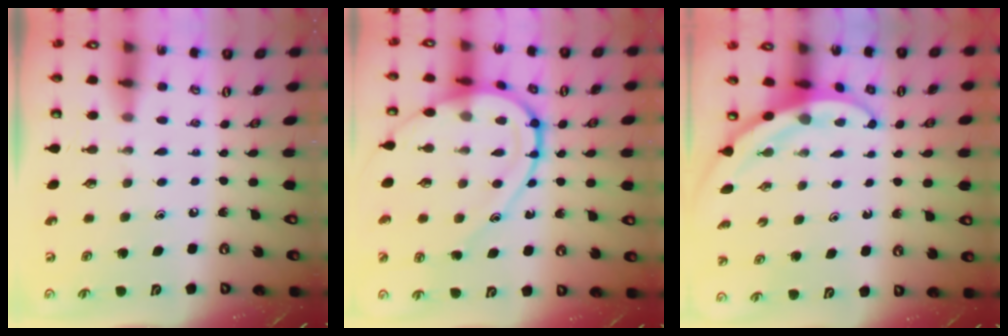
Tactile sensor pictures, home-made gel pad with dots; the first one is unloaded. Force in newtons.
{"total": 14.7, "press": 14.7, "slide": 1.1}
{"total": 3.3, "press": 3.3, "slide": 0.2}